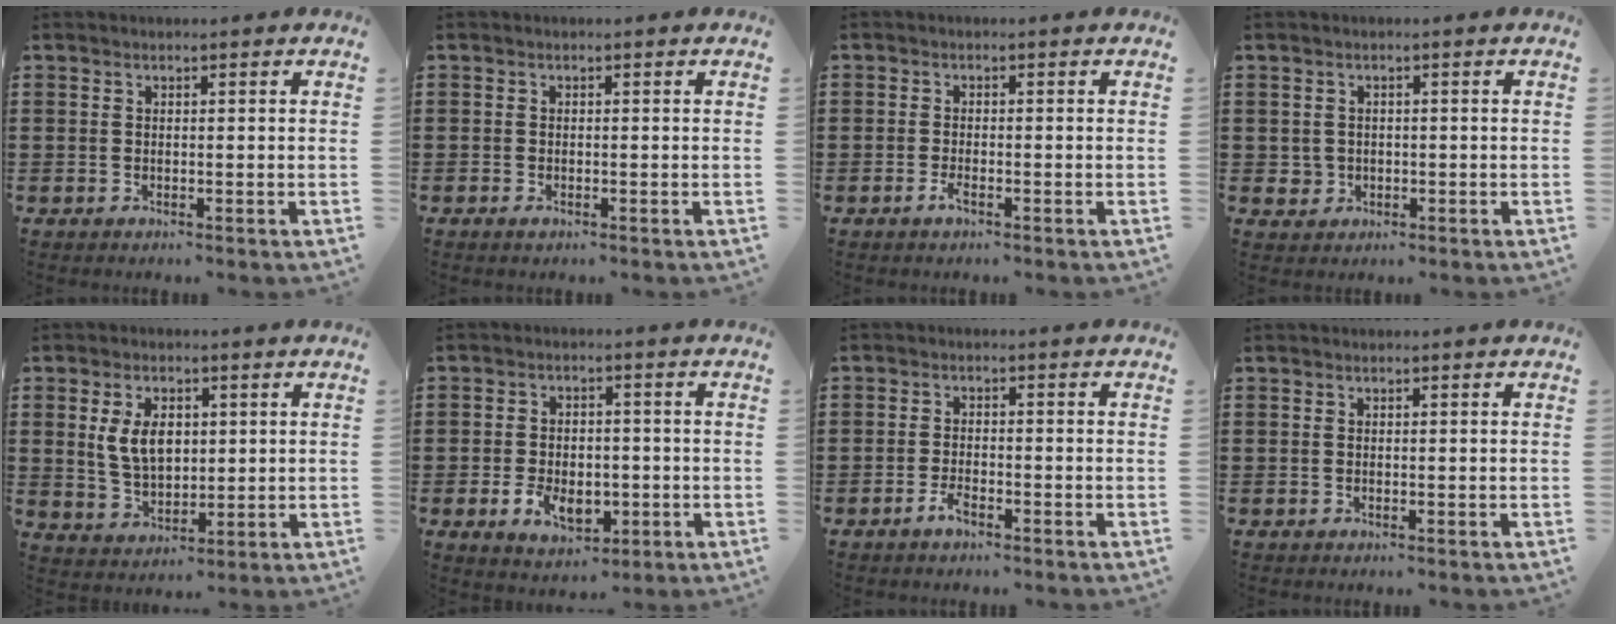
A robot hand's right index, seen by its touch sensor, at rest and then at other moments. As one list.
[{"total": 0.5, "force": [-0.4, 0.3, 0.1], "torque": [-0.004, -0.001, -0.008]}, {"total": 1.8, "force": [-1.1, 0.4, 1.3], "torque": [-0.039, -0.009, -0.025]}, {"total": 1.6, "force": [-0.2, 1.6, 0.4], "torque": [-0.015, 0.005, -0.006]}, {"total": 6.4, "force": [1.3, 4.1, 4.7], "torque": [-0.103, 0.009, 0.018]}, {"total": 5.9, "force": [-1.8, 3.8, 4.1], "torque": [-0.078, 0.002, -0.035]}, {"total": 2.6, "force": [-1.8, 0.8, 1.6], "torque": [-0.037, -0.001, -0.036]}, {"total": 0.0}]